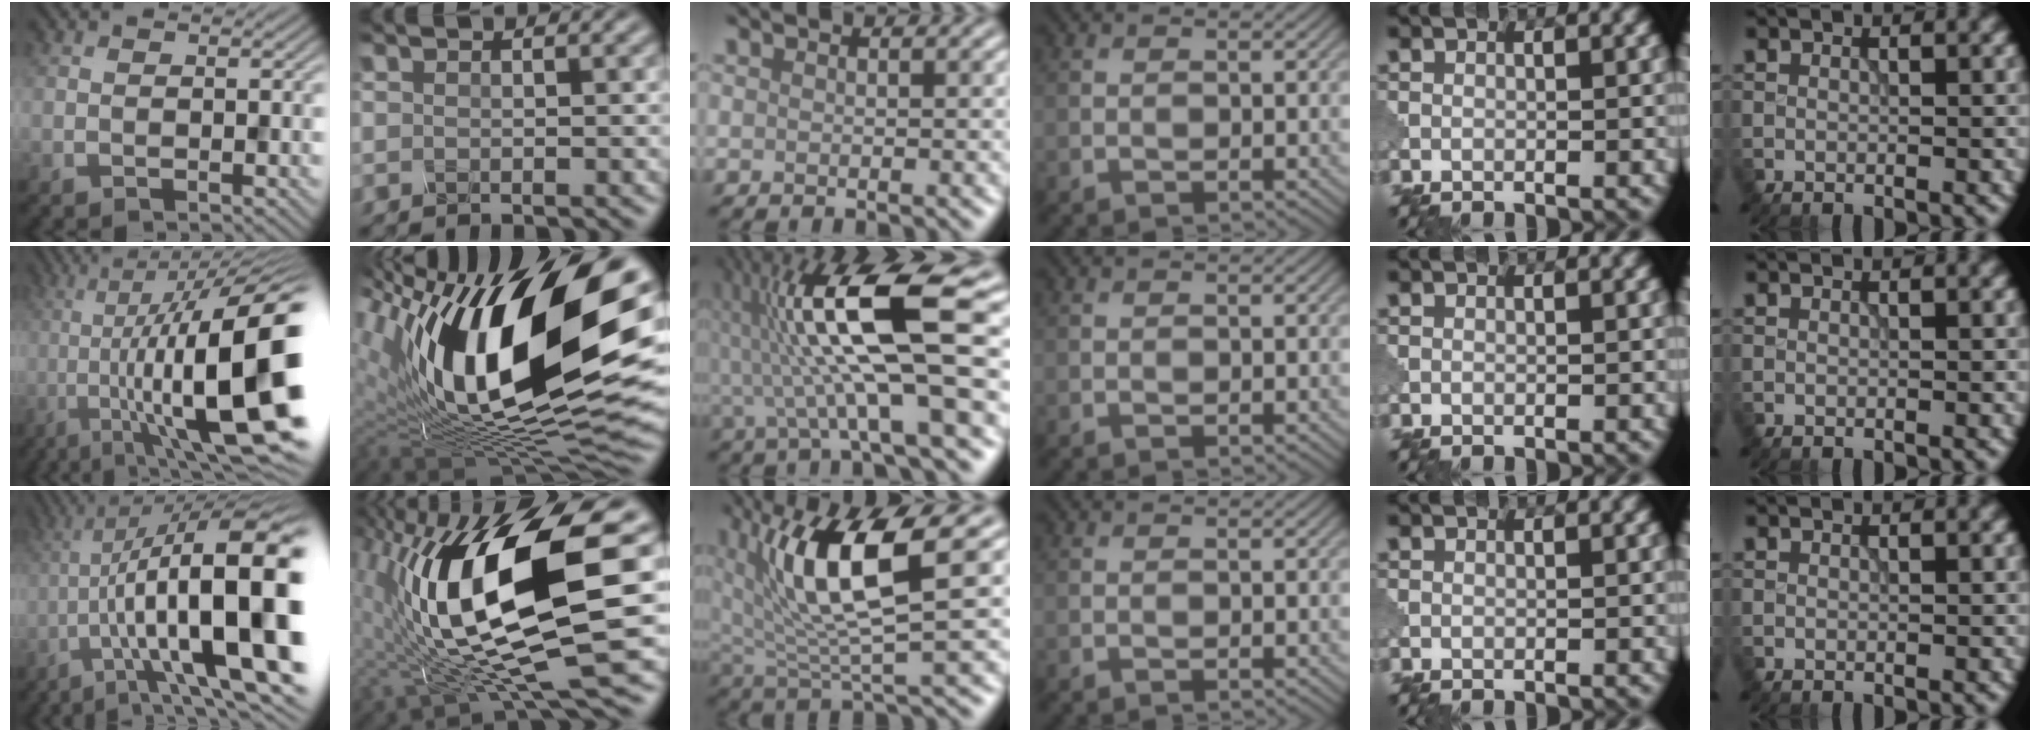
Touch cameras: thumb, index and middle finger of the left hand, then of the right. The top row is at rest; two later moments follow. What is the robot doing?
{"motion": "shake", "object": "plastic piggy bank"}